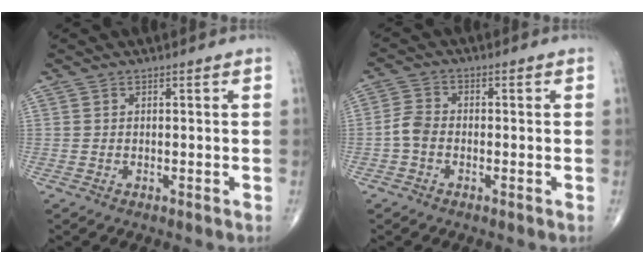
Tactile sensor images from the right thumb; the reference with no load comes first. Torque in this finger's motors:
{"motor_torque": [-0.07, 0.10, 0.26, -0.45, 0.15]}